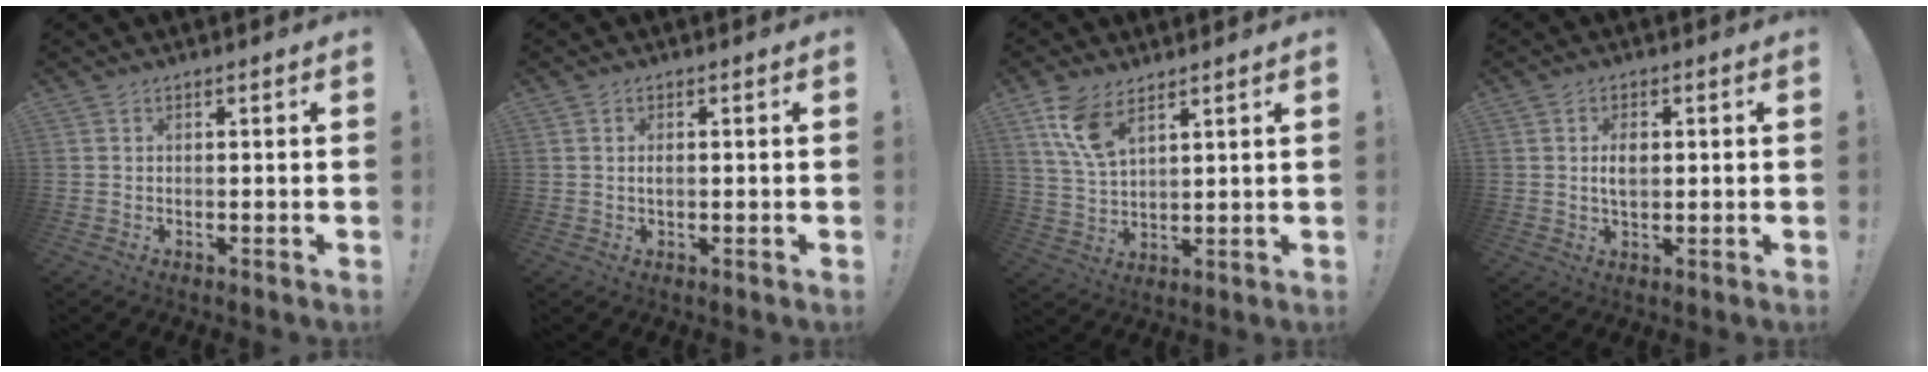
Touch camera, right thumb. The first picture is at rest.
{"total": 1.0, "force": [0.0, 0.6, 0.8], "torque": [-0.012, 0.001, -0.001]}
{"total": 9.5, "force": [6.0, 3.9, 6.2], "torque": [-0.125, -0.024, 0.113]}
{"total": 4.2, "force": [0.6, 2.4, 3.4], "torque": [-0.048, -0.001, 0.005]}